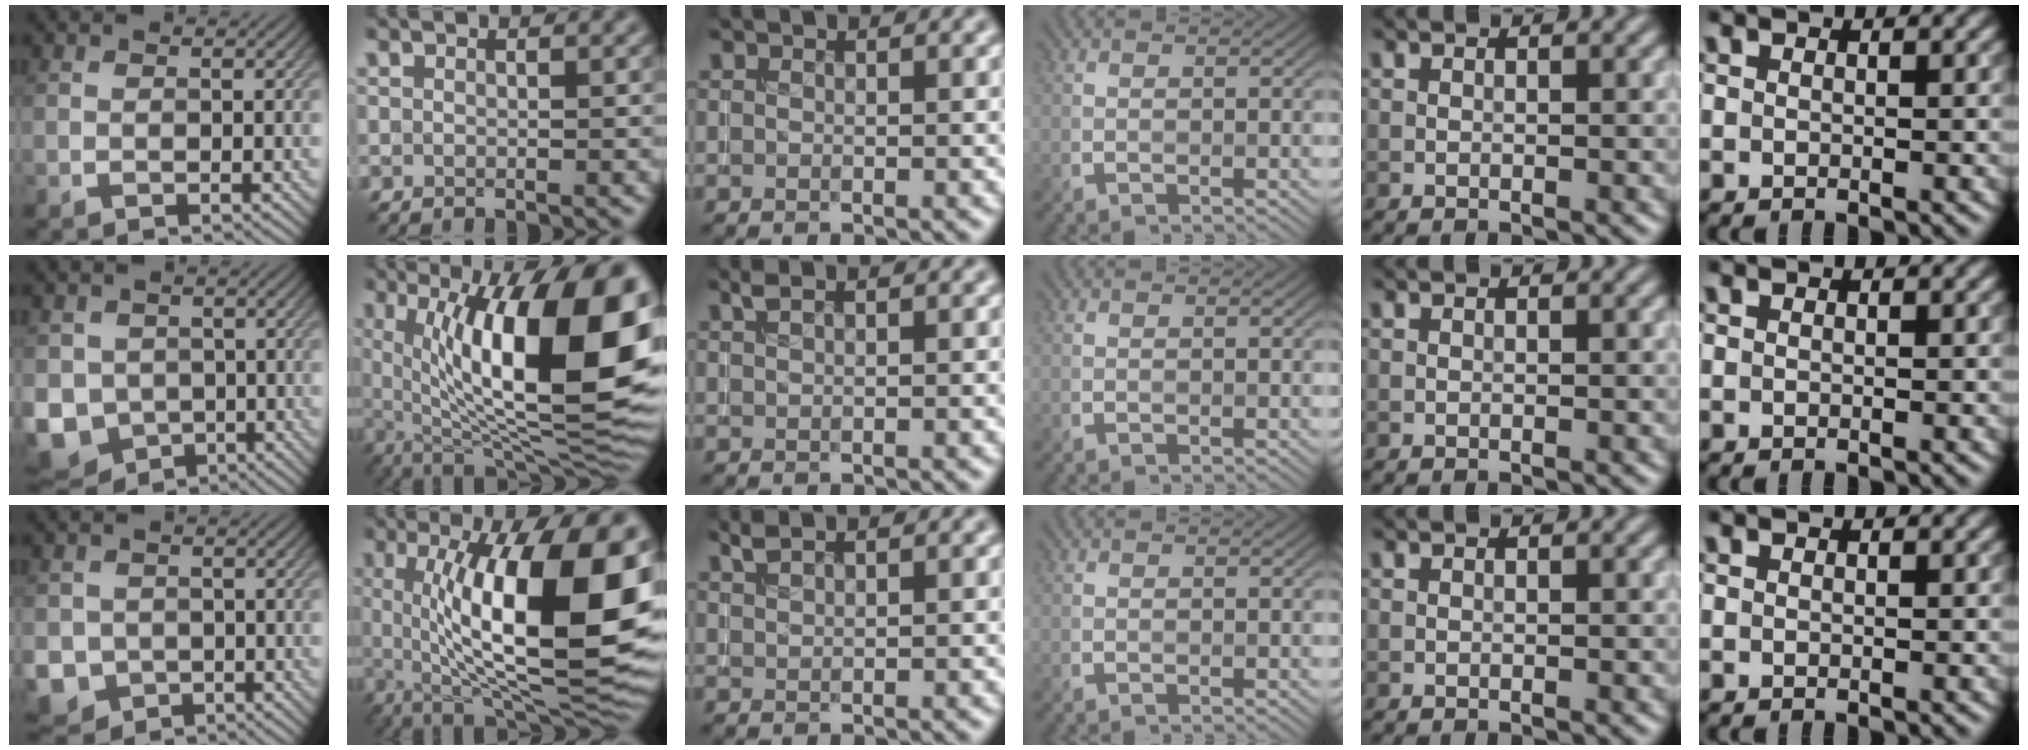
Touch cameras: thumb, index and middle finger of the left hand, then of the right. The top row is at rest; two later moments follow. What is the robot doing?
{"motion": "insert", "object": "coin"}